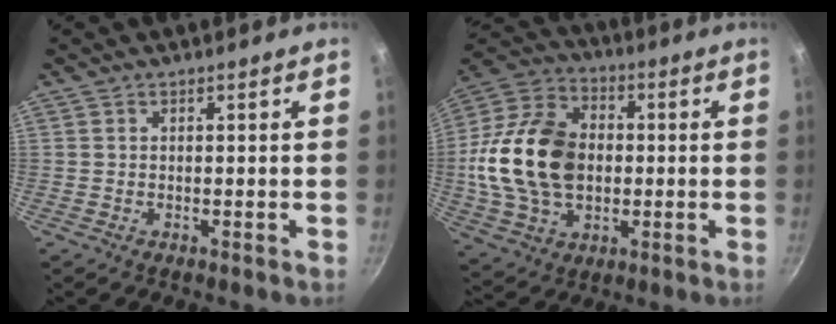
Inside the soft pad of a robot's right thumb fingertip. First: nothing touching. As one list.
[{"total": 21.9, "force": [-0.1, 15.5, 15.5], "torque": [-0.276, 0.025, -0.003]}]